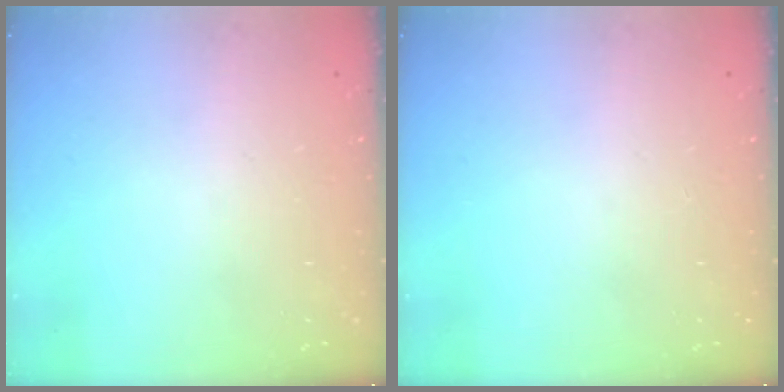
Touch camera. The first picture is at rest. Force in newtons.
{"total": 0.0}